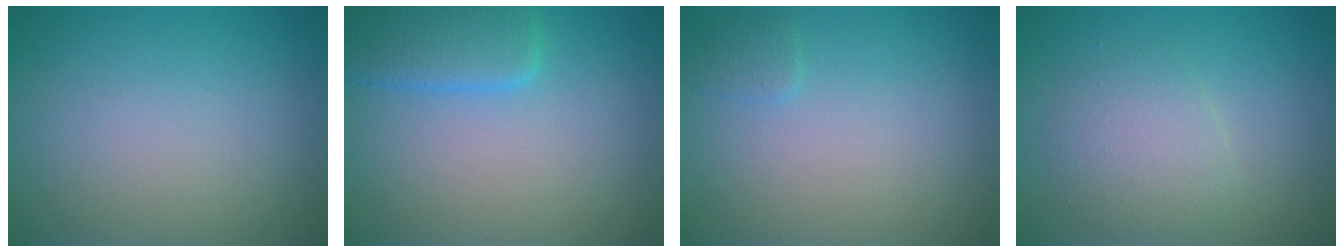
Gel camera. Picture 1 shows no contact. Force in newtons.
{"total": 4.0, "press": 4.0, "slide": 0.1}
{"total": 0.9, "press": 0.9, "slide": 0.1}
{"total": 3.0, "press": 3.0, "slide": 0.1}